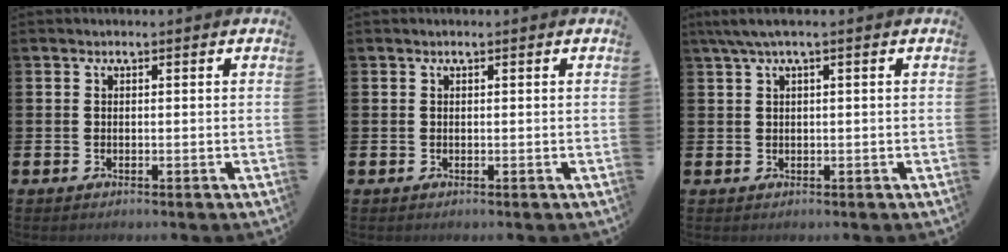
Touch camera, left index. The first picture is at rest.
{"total": 0.0}
{"total": 2.3, "force": [1.1, 0.0, 2.0], "torque": [-0.041, 0.002, 0.021]}